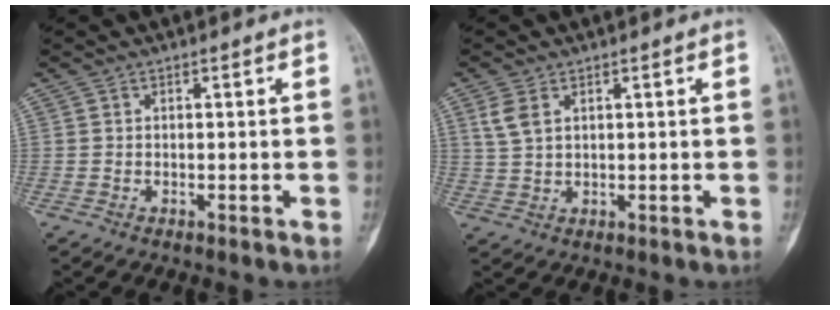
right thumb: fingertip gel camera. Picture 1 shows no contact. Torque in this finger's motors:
{"motor_torque": [0.05, -0.04, 0.59, 0.19, 0.14]}